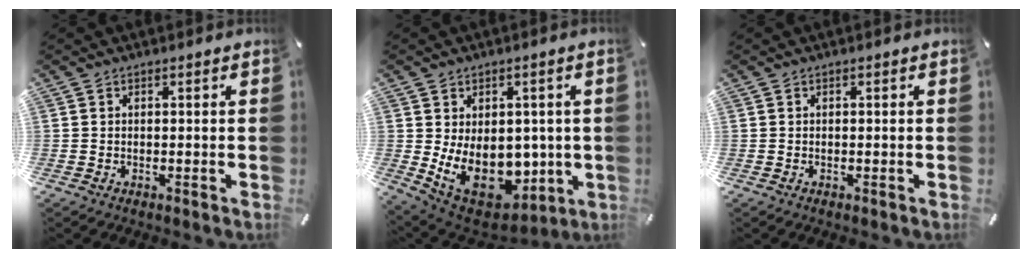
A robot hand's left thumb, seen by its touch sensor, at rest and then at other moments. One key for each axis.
{"total": 15.9, "fx": -0.4, "fy": 12.1, "fz": 10.4, "tx": -0.161, "ty": -0.032, "tz": 0.012}
{"total": 0.0}